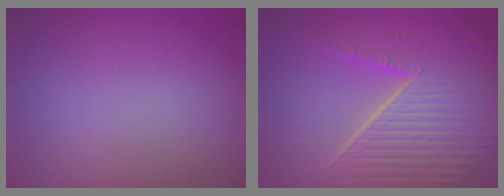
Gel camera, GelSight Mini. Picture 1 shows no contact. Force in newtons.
{"total": 10.2, "press": 6.5, "slide": 7.9}